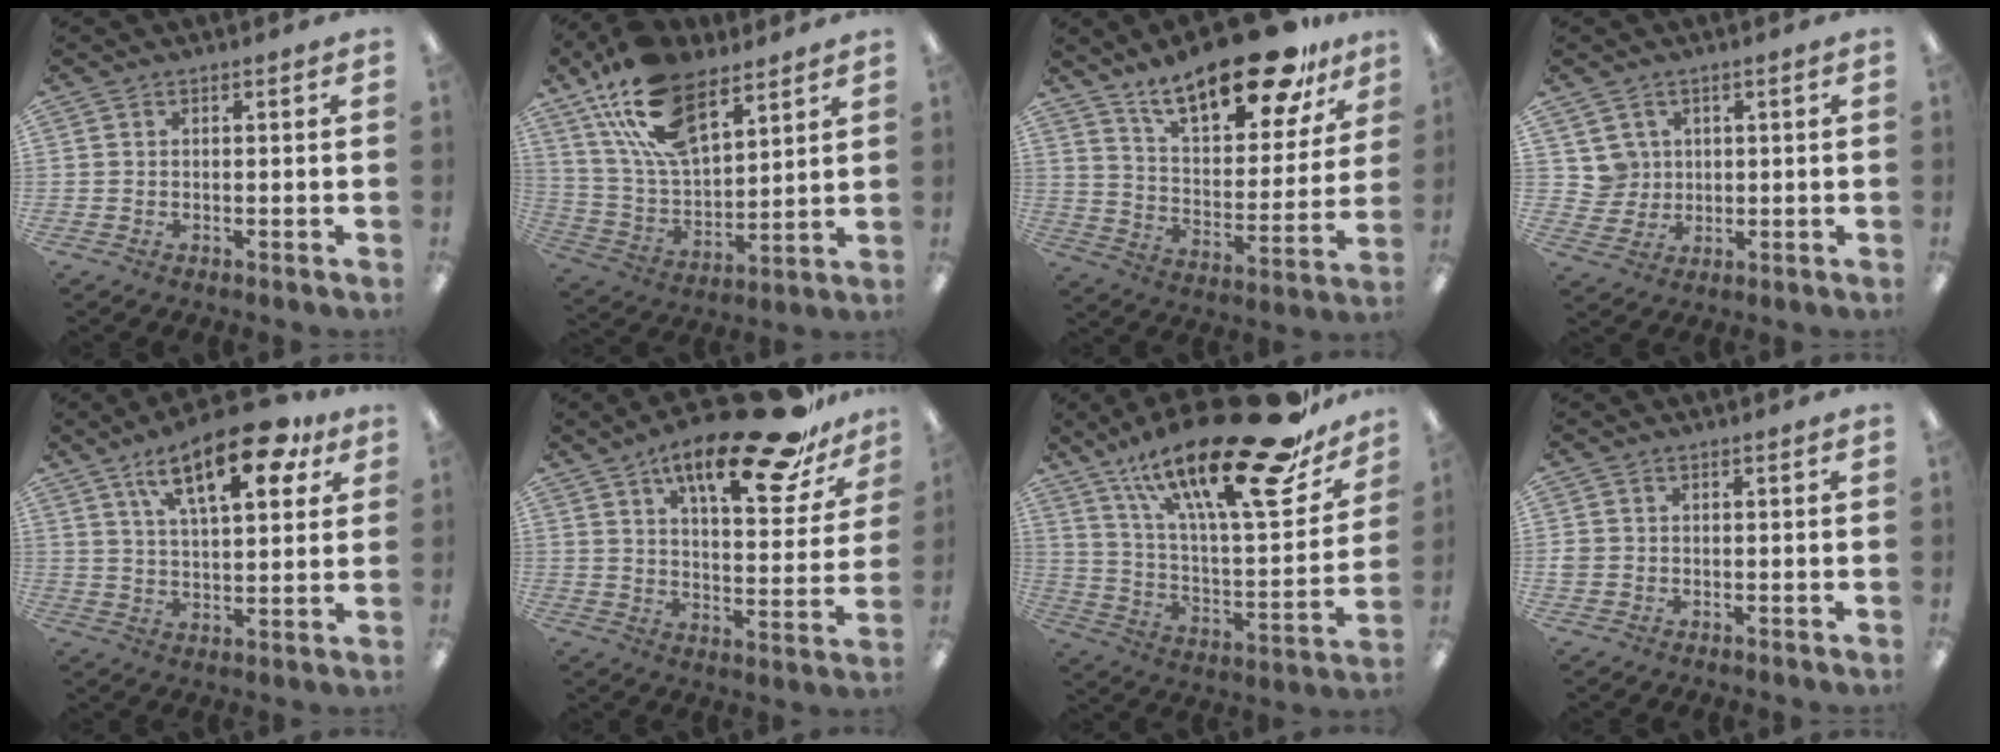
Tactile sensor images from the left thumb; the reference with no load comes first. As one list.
[{"total": 20.5, "force": [11.8, 10.7, 12.9], "torque": [-0.259, -0.047, 0.214]}, {"total": 22.2, "force": [16.3, 7.9, 12.8], "torque": [-0.206, -0.096, 0.277]}, {"total": 4.8, "force": [2.1, 4.3, -0.4], "torque": [0.000, -0.002, 0.039]}, {"total": 18.5, "force": [10.1, 7.5, 13.6], "torque": [-0.203, -0.035, 0.158]}, {"total": 22.8, "force": [15.2, 7.2, 15.5], "torque": [-0.228, -0.095, 0.245]}, {"total": 29.3, "force": [19.5, 7.6, 20.5], "torque": [-0.325, -0.120, 0.316]}, {"total": 1.4, "force": [-0.2, 1.3, 0.3], "torque": [-0.005, 0.002, -0.006]}]